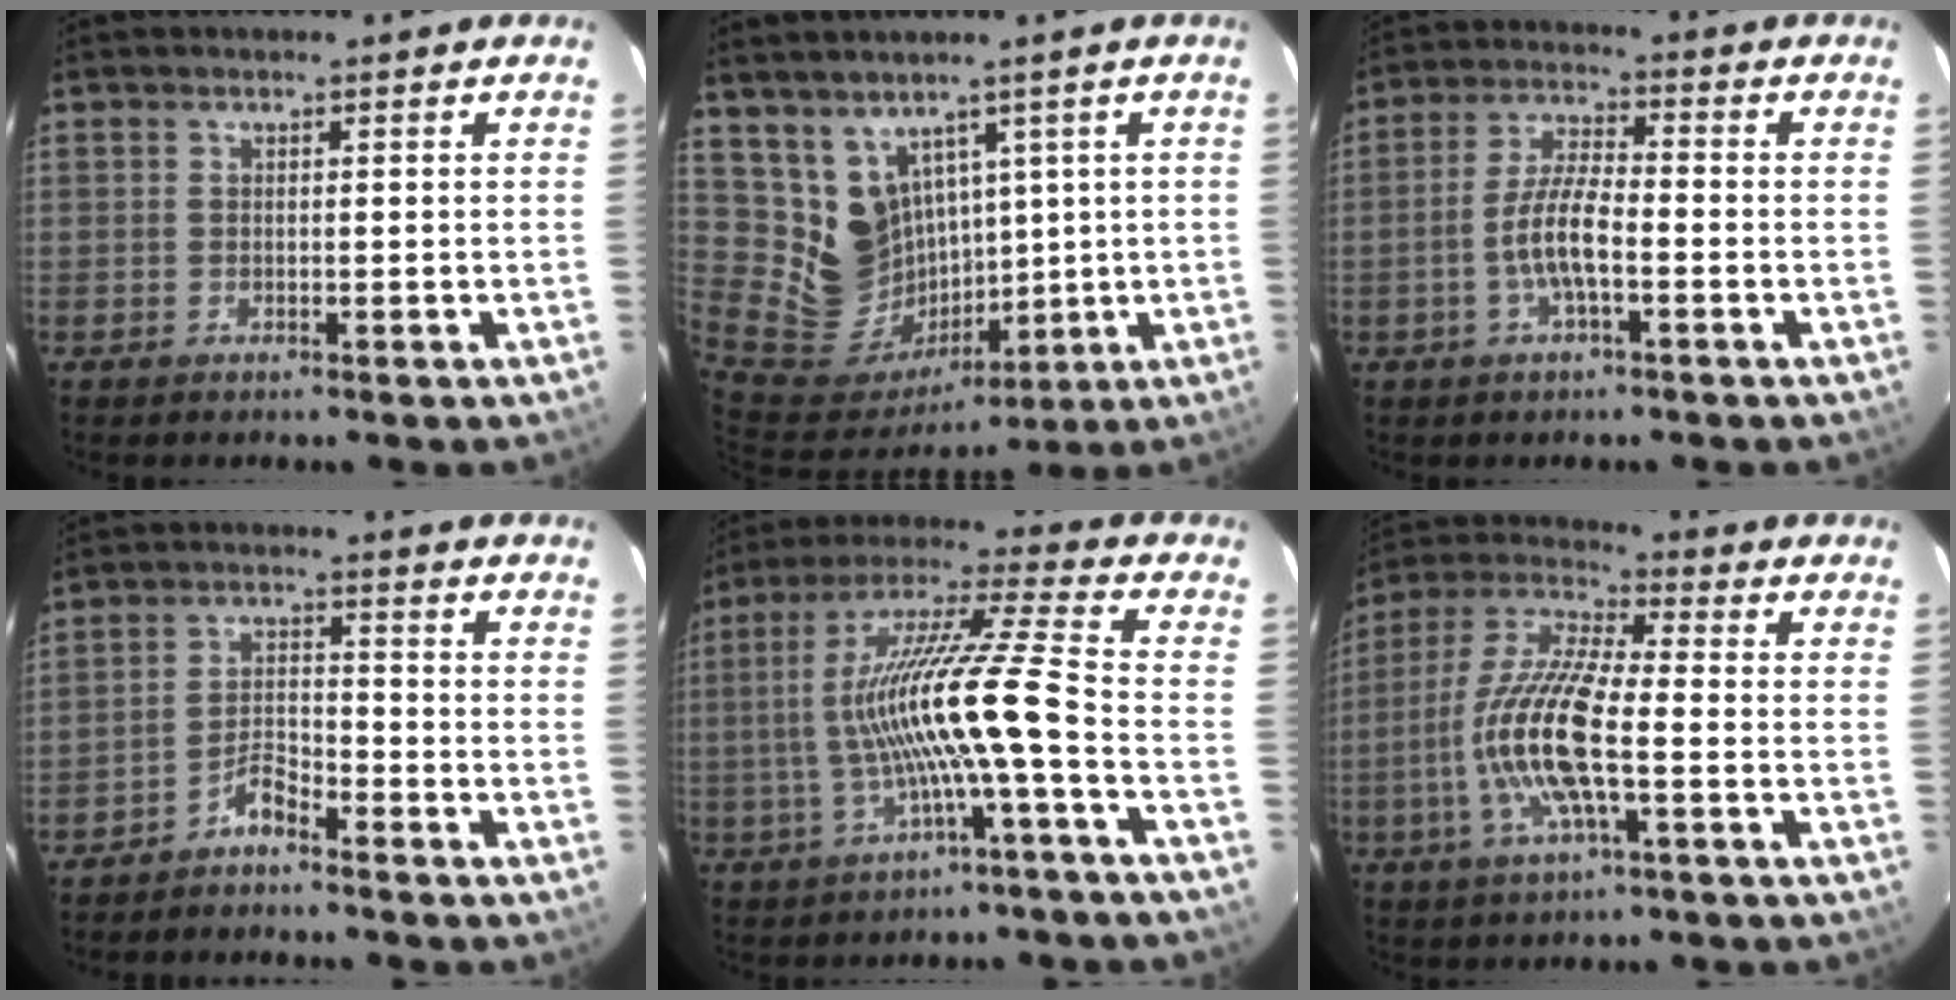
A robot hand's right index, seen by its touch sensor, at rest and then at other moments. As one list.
[{"total": 12.3, "force": [5.8, 10.2, 3.6], "torque": [-0.090, 0.000, 0.142]}, {"total": 7.3, "force": [-2.4, 1.8, 6.7], "torque": [-0.137, 0.006, -0.047]}, {"total": 4.0, "force": [-3.6, 1.0, 1.5], "torque": [-0.044, 0.016, -0.070]}, {"total": 14.2, "force": [-3.3, -1.2, 13.8], "torque": [-0.257, 0.005, -0.055]}, {"total": 15.0, "force": [-3.6, 3.3, 14.1], "torque": [-0.292, -0.003, -0.076]}]